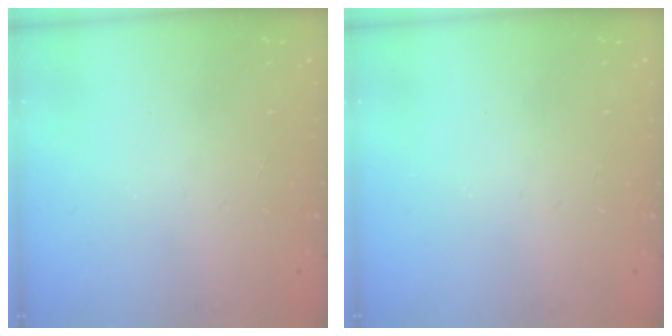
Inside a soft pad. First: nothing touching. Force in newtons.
{"total": 0.0}